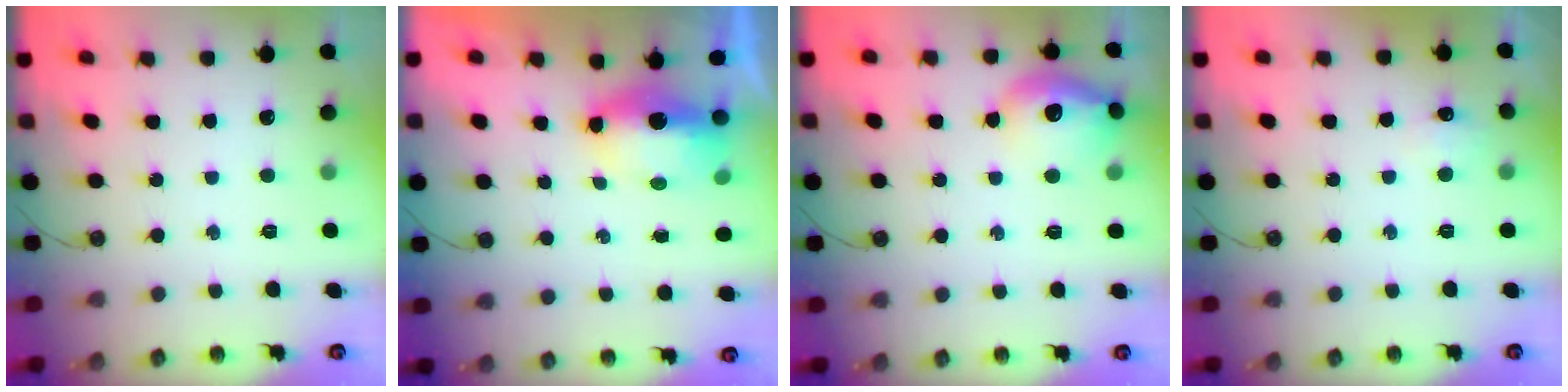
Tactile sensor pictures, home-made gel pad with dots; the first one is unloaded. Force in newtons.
{"total": 7.8, "press": 7.6, "slide": 2.0}
{"total": 15.8, "press": 15.8, "slide": 1.0}
{"total": 6.3, "press": 6.3, "slide": 0.8}